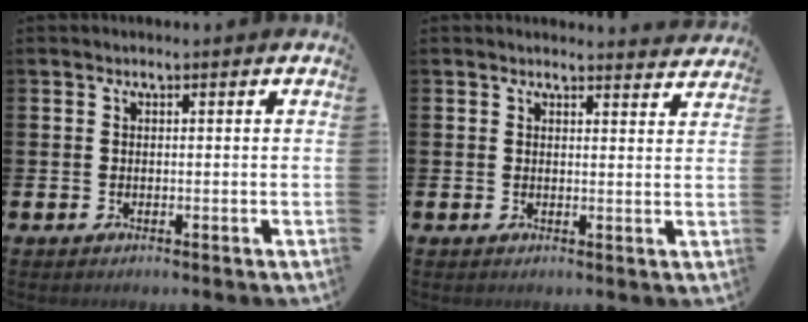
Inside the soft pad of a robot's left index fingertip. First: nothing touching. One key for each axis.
{"total": 2.3, "fx": 2.3, "fy": 0.2, "fz": -0.1, "tx": 0.005, "ty": -0.016, "tz": 0.040}